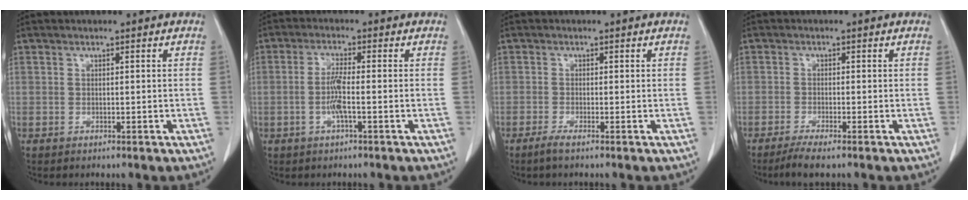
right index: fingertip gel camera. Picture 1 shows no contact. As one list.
[{"total": 4.0, "force": [-1.0, 0.0, 3.9], "torque": [-0.084, 0.001, -0.019]}, {"total": 1.5, "force": [-1.1, -0.1, 1.0], "torque": [-0.024, -0.004, -0.025]}, {"total": 3.2, "force": [-2.4, 0.1, 2.1], "torque": [-0.041, -0.008, -0.047]}]